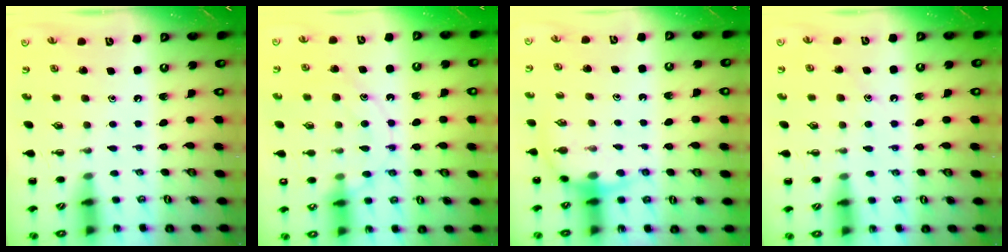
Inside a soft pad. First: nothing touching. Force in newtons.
{"total": 13.2, "press": 13.2, "slide": 0.7}
{"total": 7.2, "press": 7.2, "slide": 0.7}
{"total": 8.4, "press": 8.3, "slide": 1.2}